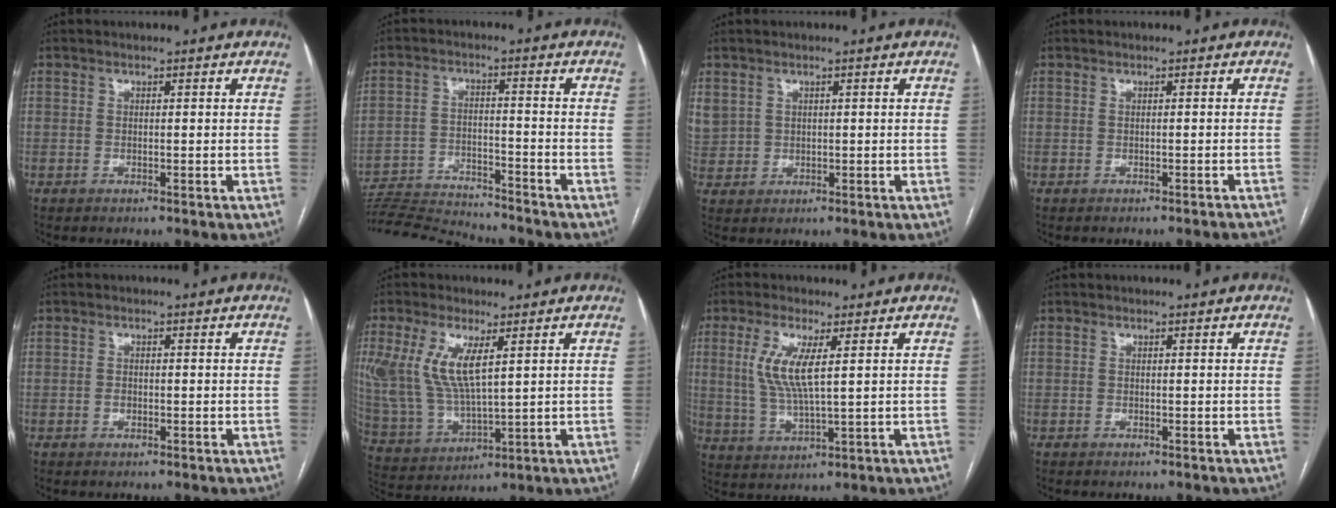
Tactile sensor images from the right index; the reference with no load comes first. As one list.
[{"total": 12.4, "force": [-12.2, -0.3, 1.9], "torque": [-0.034, 0.002, -0.202]}, {"total": 5.0, "force": [1.8, 4.5, 1.4], "torque": [-0.049, 0.013, 0.050]}, {"total": 4.2, "force": [-4.0, -0.8, 1.2], "torque": [-0.004, -0.012, -0.043]}, {"total": 0.9, "force": [-0.3, 0.6, 0.6], "torque": [-0.012, 0.002, -0.004]}, {"total": 11.1, "force": [4.0, 3.8, 9.6], "torque": [-0.227, -0.002, 0.091]}, {"total": 7.4, "force": [2.1, 1.3, 7.0], "torque": [-0.156, -0.004, 0.045]}, {"total": 0.0}]